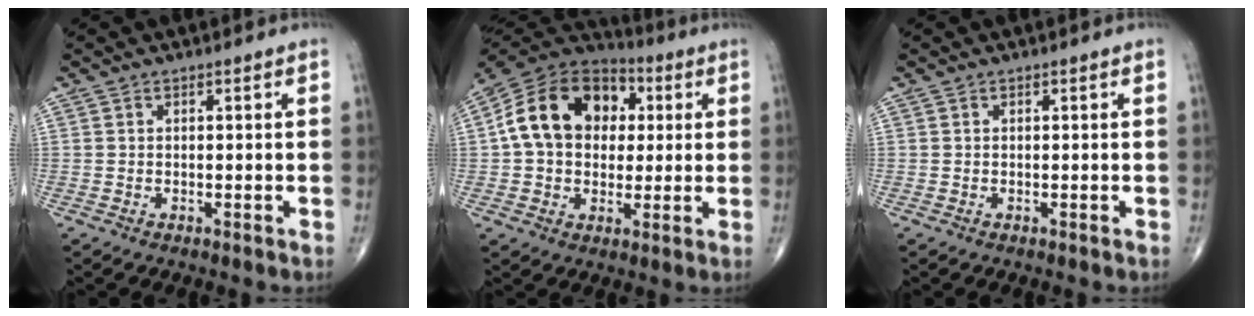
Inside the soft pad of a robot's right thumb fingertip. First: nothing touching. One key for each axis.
{"total": 18.1, "fx": 2.7, "fy": 13.5, "fz": 11.7, "tx": -0.180, "ty": 0.025, "tz": 0.037}
{"total": 0.0}